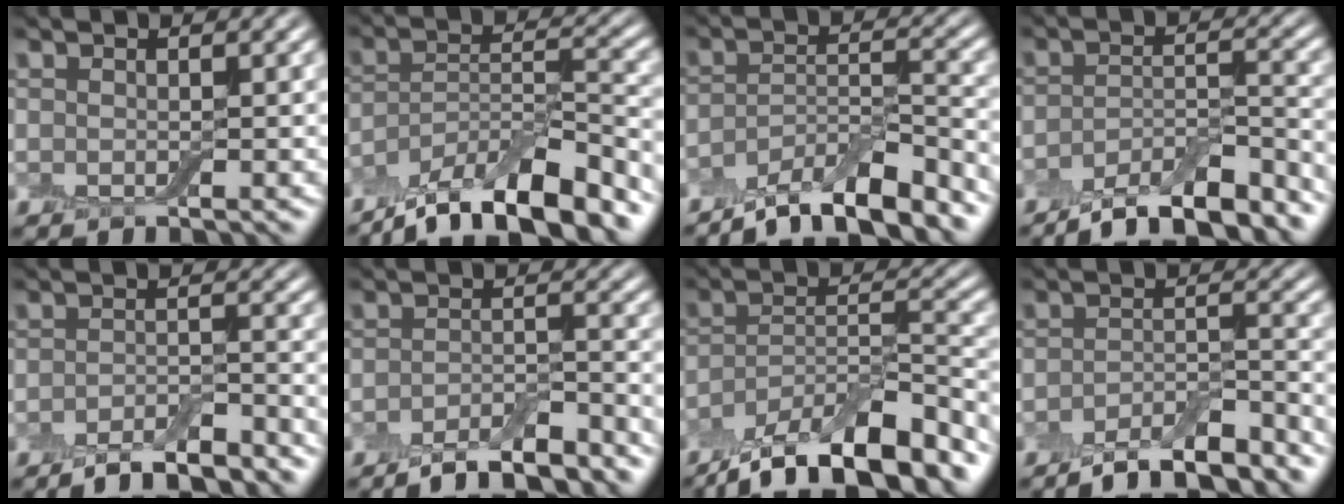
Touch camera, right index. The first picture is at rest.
{"total": 11.3, "force": [-9.1, 3.0, 5.8], "torque": [-0.098, 0.016, -0.153]}
{"total": 8.5, "force": [-7.0, 2.0, 4.4], "torque": [-0.069, -0.004, -0.117]}
{"total": 8.3, "force": [-6.9, 2.1, 4.0], "torque": [-0.057, -0.001, -0.113]}
{"total": 4.6, "force": [-3.9, 1.0, 2.3], "torque": [-0.038, 0.001, -0.064]}
{"total": 5.5, "force": [-4.6, 1.2, 2.8], "torque": [-0.046, 0.002, -0.074]}
{"total": 12.4, "force": [-9.9, 3.8, 6.4], "torque": [-0.115, 0.011, -0.158]}
{"total": 6.6, "force": [-5.5, 1.5, 3.2], "torque": [-0.051, 0.001, -0.089]}